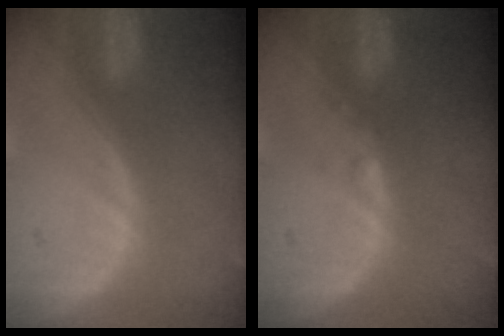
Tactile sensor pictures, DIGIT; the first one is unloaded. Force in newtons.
{"total": 0.6, "press": 0.6, "slide": 0.2}